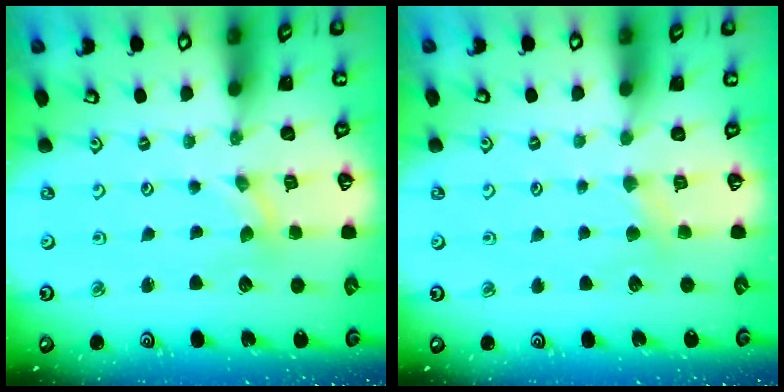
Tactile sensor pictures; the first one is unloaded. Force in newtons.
{"total": 2.8, "press": 2.8, "slide": 0.6}